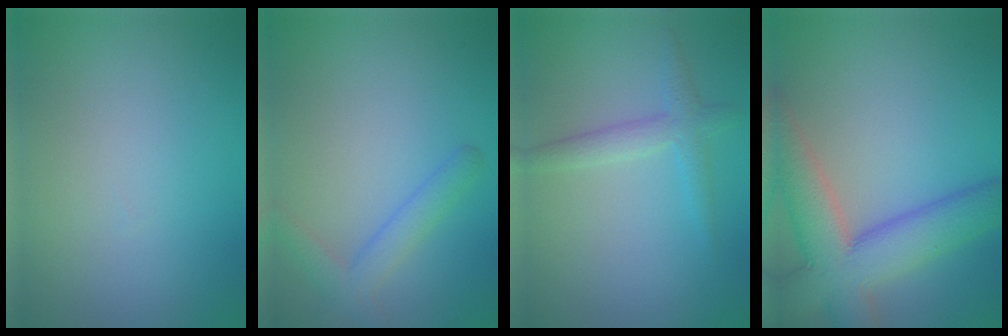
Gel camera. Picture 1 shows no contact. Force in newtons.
{"total": 2.3, "press": 2.3, "slide": 0.2}
{"total": 2.3, "press": 2.3, "slide": 0.1}
{"total": 8.9, "press": 8.9, "slide": 0.4}